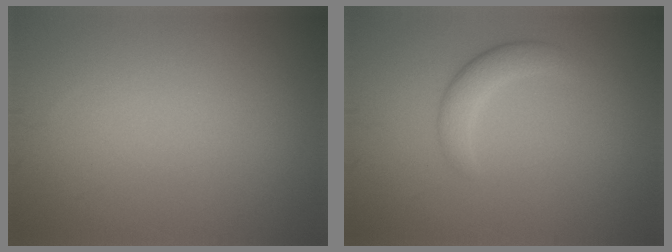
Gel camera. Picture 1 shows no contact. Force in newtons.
{"total": 2.5, "press": 2.5, "slide": 0.2}